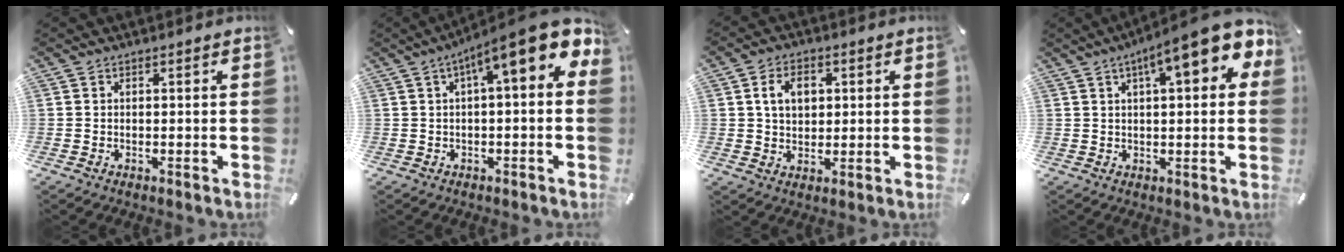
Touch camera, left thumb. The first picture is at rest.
{"total": 12.2, "force": [5.1, 2.7, 10.8], "torque": [-0.164, -0.038, 0.080]}
{"total": 6.2, "force": [1.5, 4.8, 3.7], "torque": [-0.059, 0.003, 0.021]}
{"total": 12.9, "force": [6.2, 3.3, 10.8], "torque": [-0.161, -0.025, 0.097]}